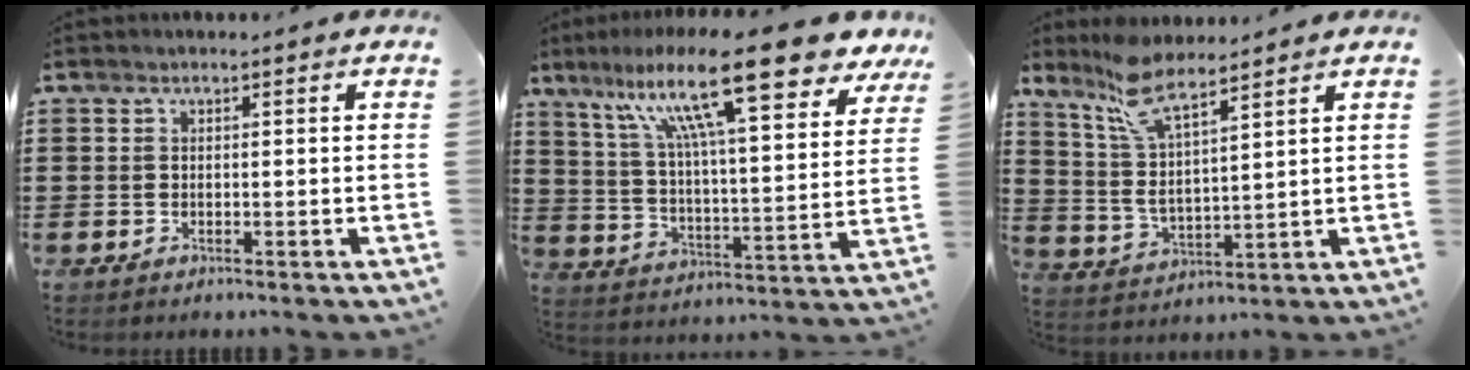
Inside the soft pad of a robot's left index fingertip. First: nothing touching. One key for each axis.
{"total": 17.8, "fx": 11.9, "fy": 2.3, "fz": 13.0, "tx": -0.251, "ty": -0.050, "tz": 0.193}
{"total": 7.4, "fx": 6.1, "fy": 0.3, "fz": 4.1, "tx": -0.099, "ty": -0.027, "tz": 0.109}